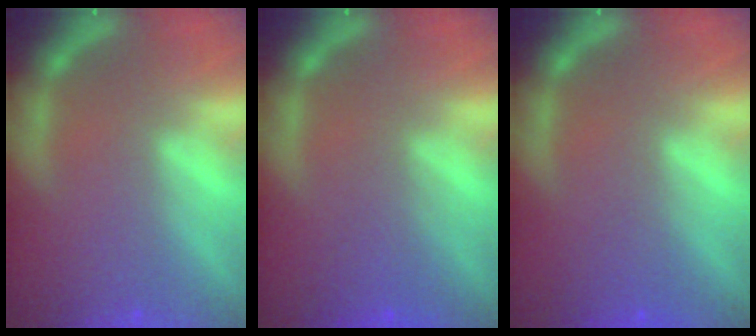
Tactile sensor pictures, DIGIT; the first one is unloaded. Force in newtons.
{"total": 2.5}
{"total": 1.5}